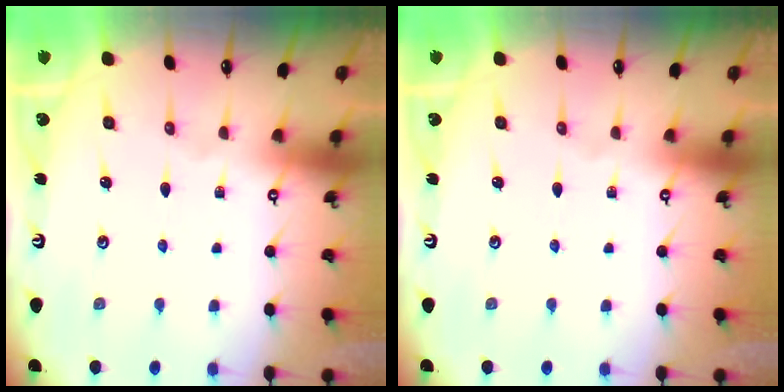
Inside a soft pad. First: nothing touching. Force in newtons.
{"total": 0.0}